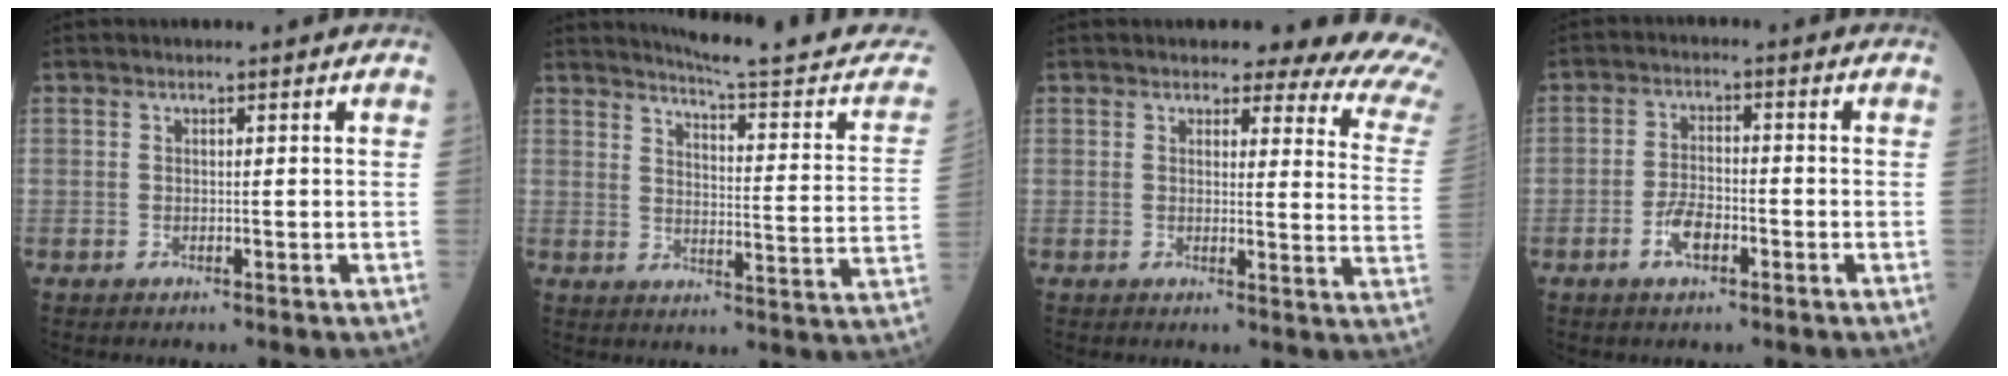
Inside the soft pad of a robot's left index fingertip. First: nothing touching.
{"total": 17.7, "force": [16.7, 0.5, 5.8], "torque": [-0.074, -0.077, 0.199]}
{"total": 14.9, "force": [13.1, 3.4, 6.2], "torque": [-0.046, -0.065, 0.111]}
{"total": 4.4, "force": [-2.1, 1.7, 3.4], "torque": [-0.071, 0.002, -0.042]}